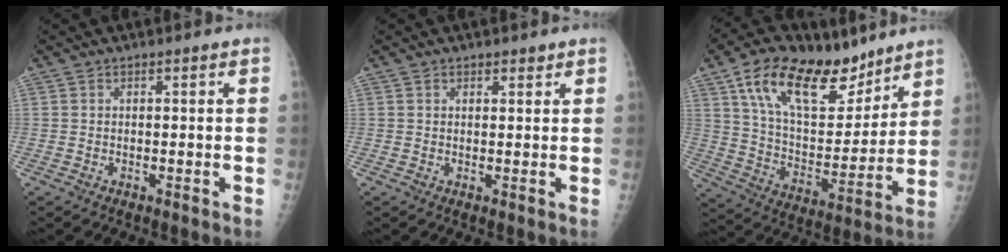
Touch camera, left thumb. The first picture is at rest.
{"total": 1.2, "force": [0.9, 0.7, 0.4], "torque": [0.005, -0.006, 0.011]}
{"total": 22.8, "force": [14.2, 11.1, 14.0], "torque": [-0.196, -0.049, 0.249]}